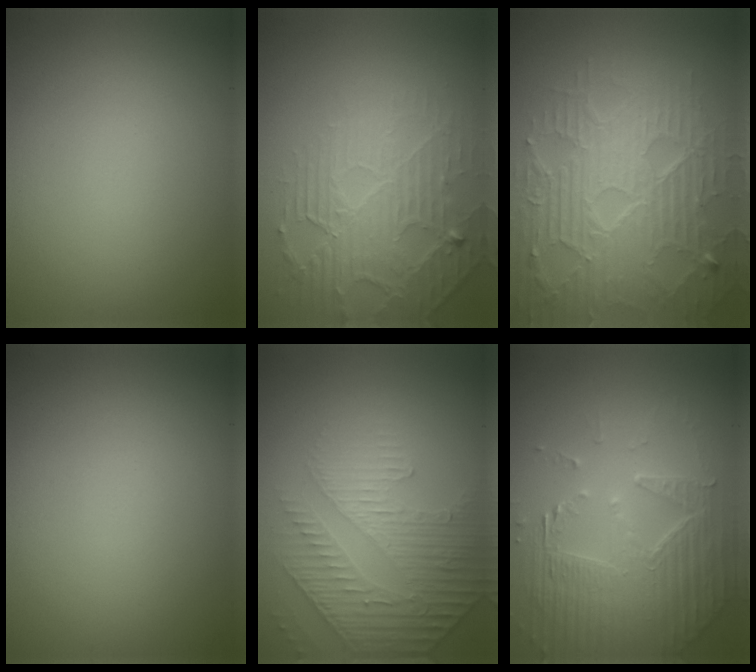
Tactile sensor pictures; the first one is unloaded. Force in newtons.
{"total": 4.2, "press": 3.8, "slide": 1.6}
{"total": 8.8, "press": 6.3, "slide": 6.2}
{"total": 0.0}
{"total": 4.9, "press": 3.3, "slide": 3.6}
{"total": 5.7, "press": 4.7, "slide": 3.3}